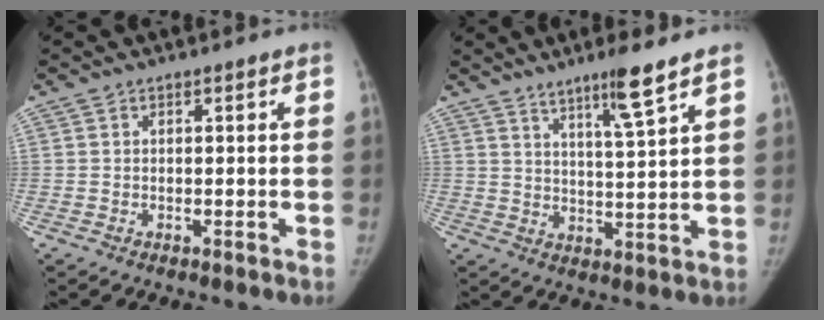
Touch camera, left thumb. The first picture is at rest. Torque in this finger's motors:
{"motor_torque": [0.07, 0.07, 0.03, 0.05, 0.01]}